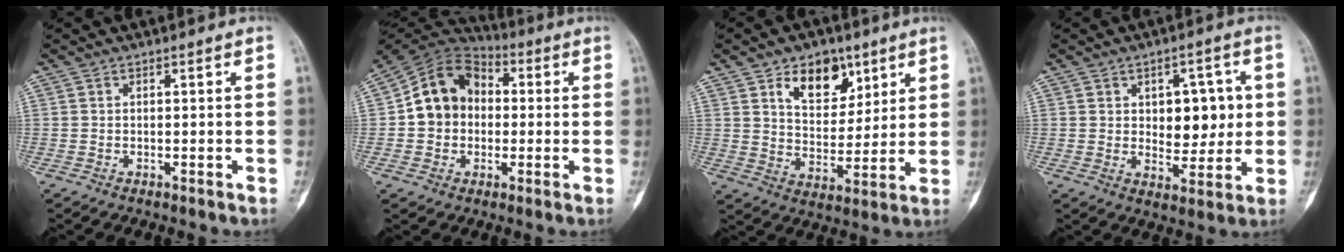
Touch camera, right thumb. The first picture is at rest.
{"total": 13.1, "force": [0.0, 11.0, 7.2], "torque": [-0.094, 0.034, -0.014]}
{"total": 11.5, "force": [6.2, 7.3, 6.4], "torque": [-0.058, -0.033, 0.103]}
{"total": 9.7, "force": [1.4, 6.2, 7.3], "torque": [-0.049, -0.006, 0.026]}